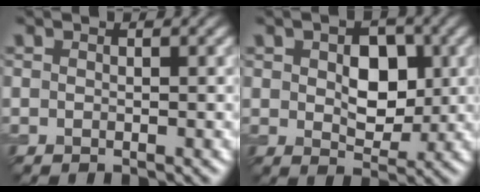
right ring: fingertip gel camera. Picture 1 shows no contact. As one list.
[{"total": 4.7, "force": [0.9, 2.9, 3.5], "torque": [-0.060, 0.000, 0.020]}]